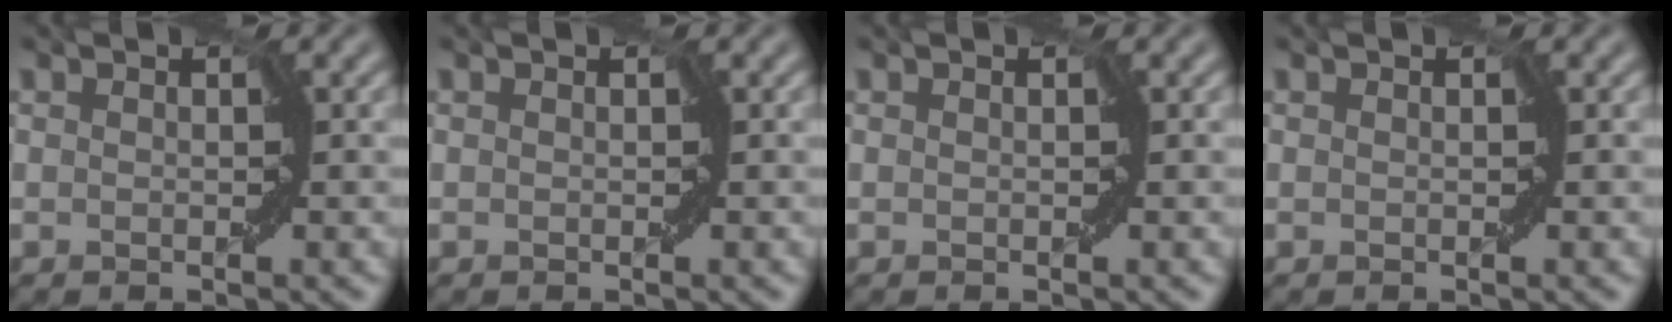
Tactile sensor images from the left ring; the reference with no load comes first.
{"total": 0.0}
{"total": 0.0}
{"total": 0.0}